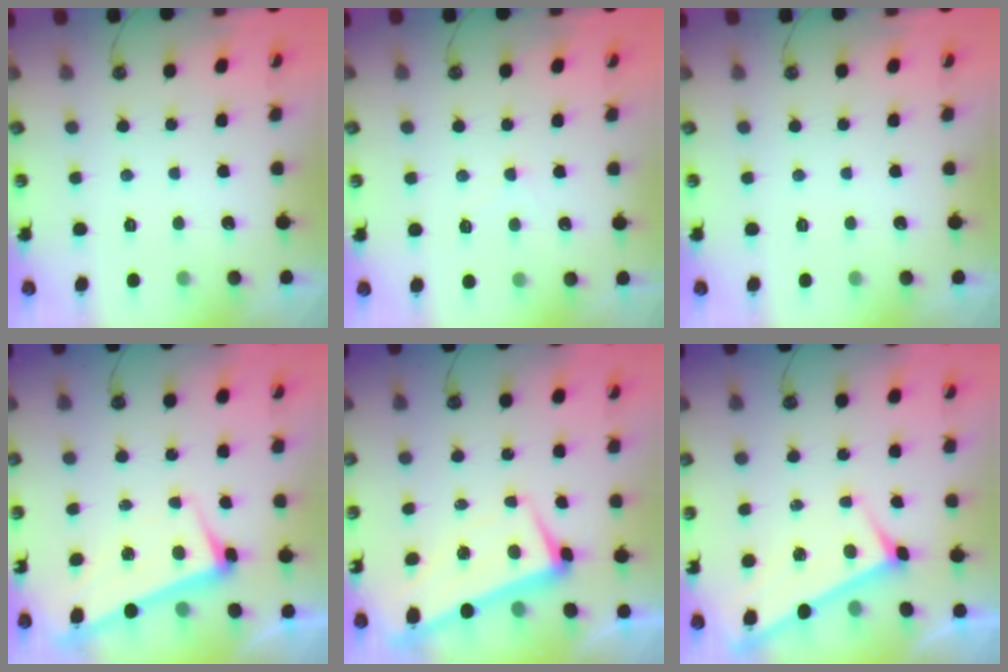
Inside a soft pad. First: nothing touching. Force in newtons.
{"total": 1.5, "press": 1.4, "slide": 0.3}
{"total": 0.0}
{"total": 2.6, "press": 2.5, "slide": 0.7}
{"total": 2.1, "press": 1.3, "slide": 1.6}
{"total": 3.1, "press": 3.1, "slide": 0.2}